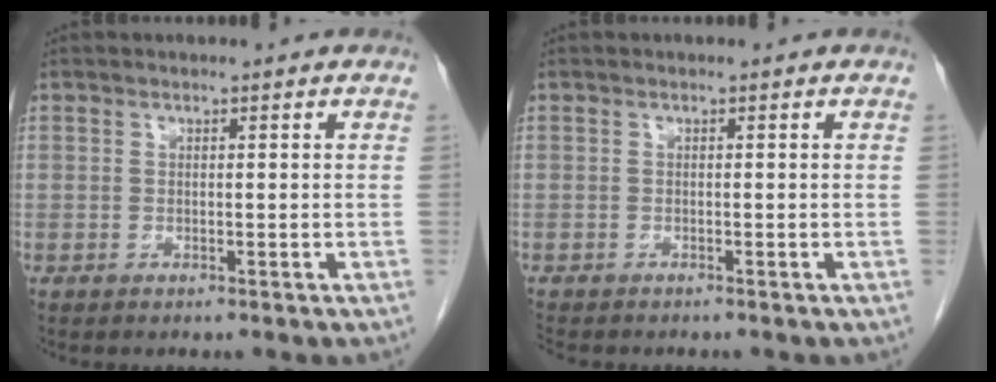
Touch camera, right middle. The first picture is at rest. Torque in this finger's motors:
{"motor_torque": [0.30, -0.15, -0.01, 0.01]}